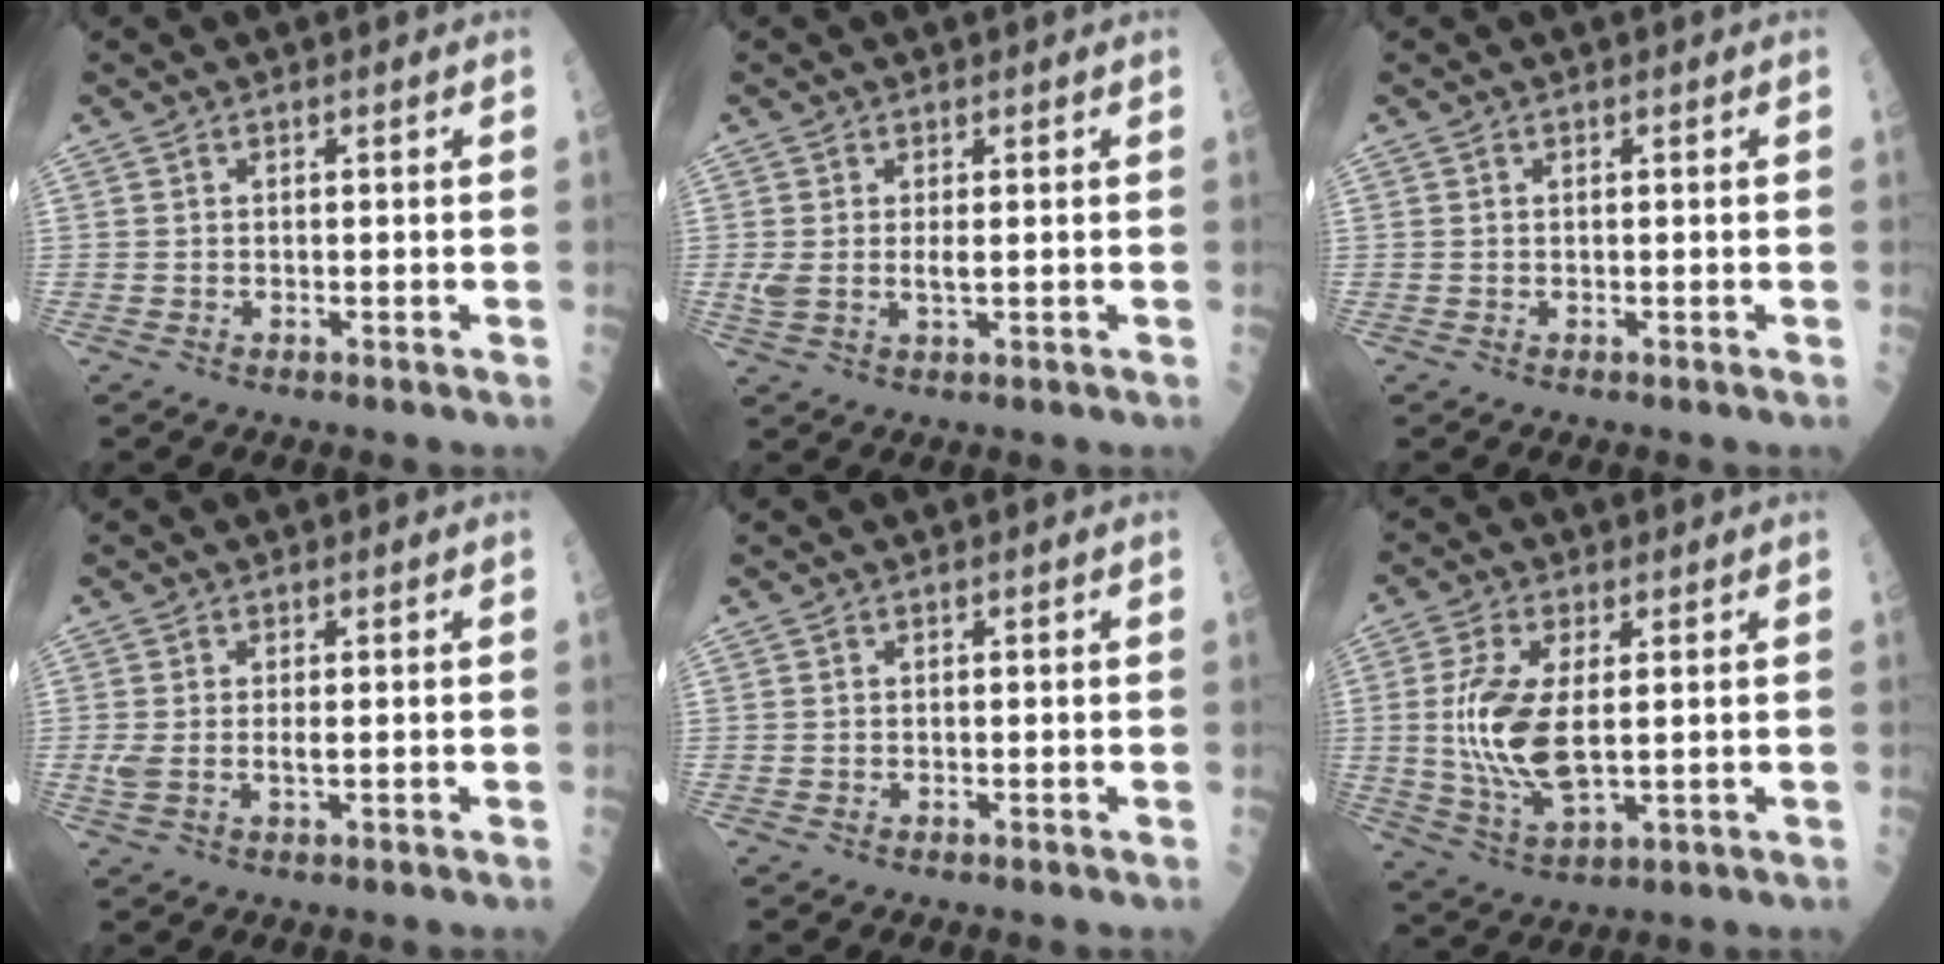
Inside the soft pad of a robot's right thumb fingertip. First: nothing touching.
{"total": 3.3, "force": [0.3, 1.2, 3.1], "torque": [-0.072, -0.001, 0.011]}
{"total": 0.0}
{"total": 3.3, "force": [0.0, 1.2, 3.0], "torque": [-0.076, 0.001, 0.002]}
{"total": 0.0}
{"total": 12.1, "force": [0.7, 5.1, 11.0], "torque": [-0.239, -0.014, 0.022]}